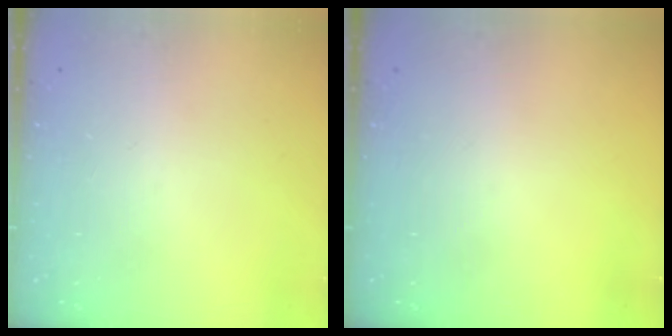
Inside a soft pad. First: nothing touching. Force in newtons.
{"total": 0.0}